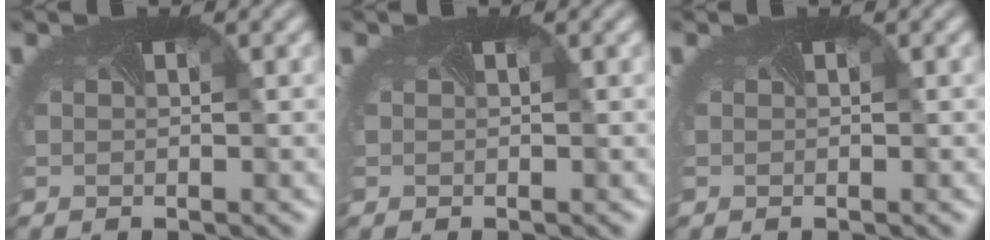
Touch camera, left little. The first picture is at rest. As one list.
[{"total": 0.0}, {"total": 0.0}]